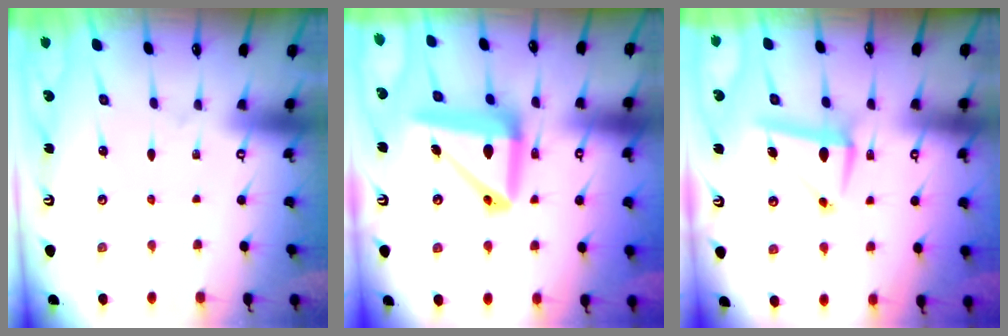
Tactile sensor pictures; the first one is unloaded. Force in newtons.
{"total": 14.5, "press": 14.4, "slide": 1.9}
{"total": 9.7, "press": 9.5, "slide": 1.7}